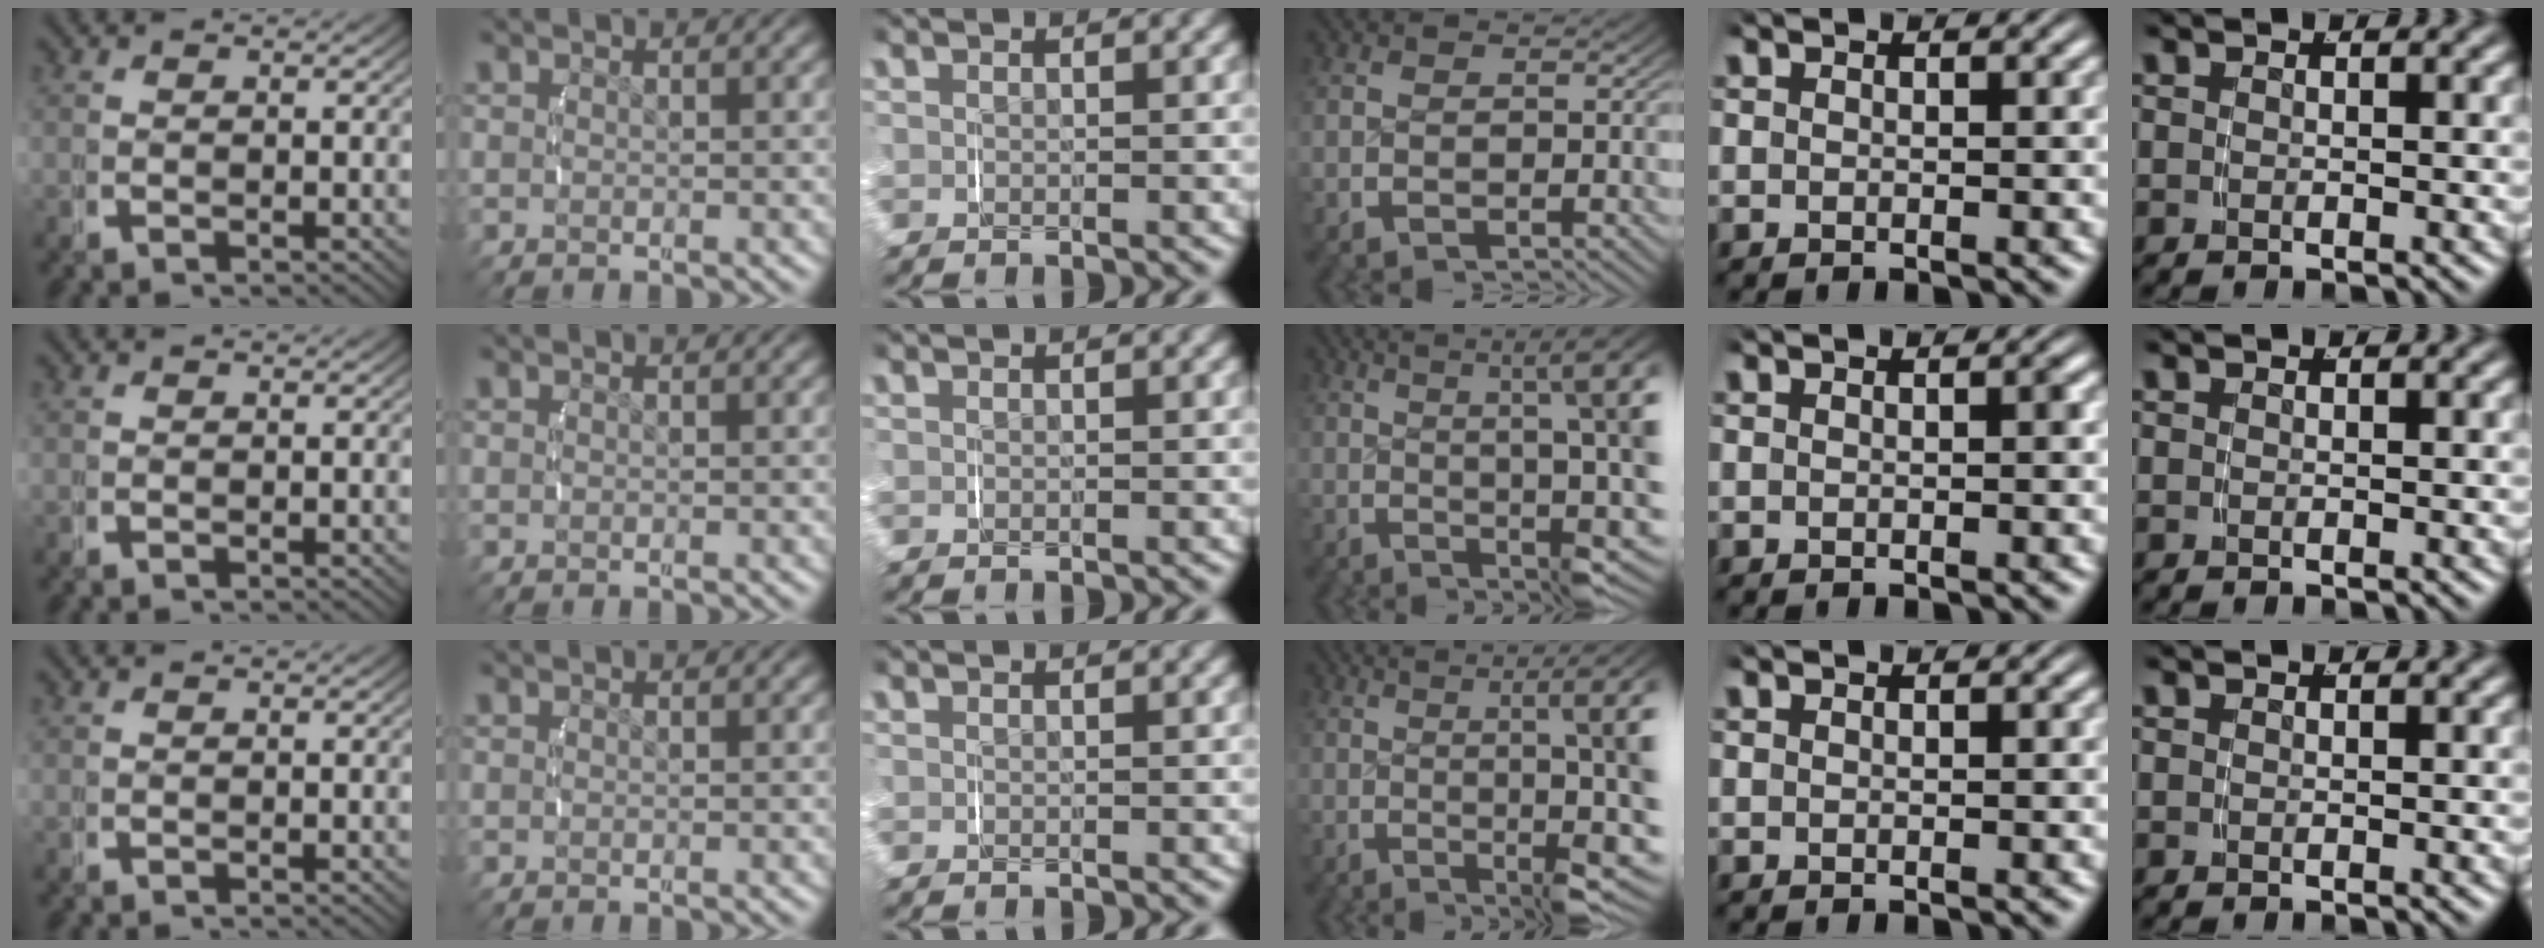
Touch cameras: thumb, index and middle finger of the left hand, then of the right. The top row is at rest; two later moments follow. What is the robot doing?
{"motion": "lift_and_place", "object": "jewelry box"}